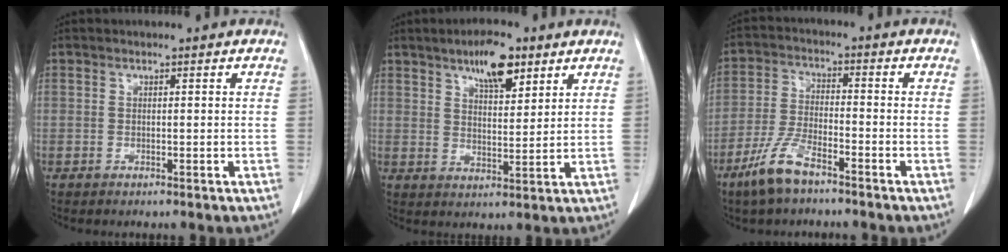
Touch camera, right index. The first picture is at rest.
{"total": 7.6, "force": [4.8, 2.4, 5.4], "torque": [-0.092, 0.004, 0.082]}
{"total": 7.6, "force": [-5.4, 1.8, 5.0], "torque": [-0.113, -0.011, -0.107]}